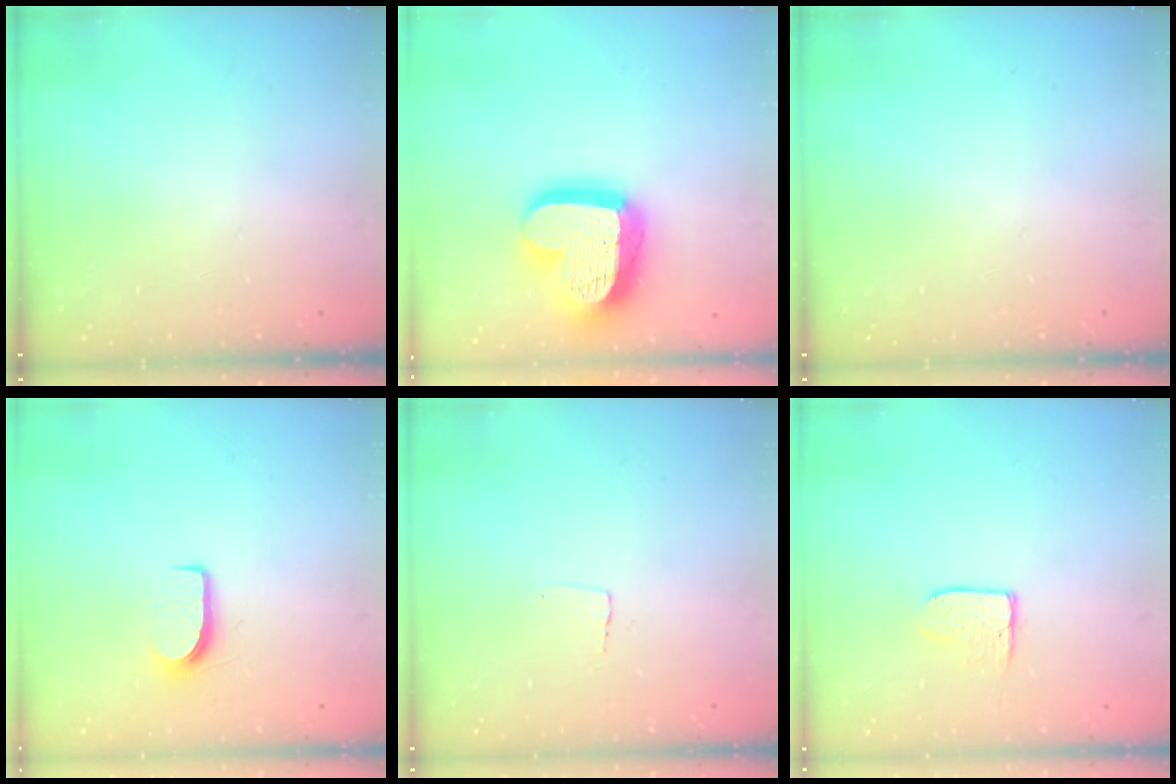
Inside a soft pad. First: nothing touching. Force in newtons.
{"total": 23.3, "press": 23.3, "slide": 1.9}
{"total": 0.0}
{"total": 6.5, "press": 6.4, "slide": 0.6}
{"total": 2.3, "press": 2.3, "slide": 0.1}
{"total": 6.3, "press": 6.2, "slide": 0.5}